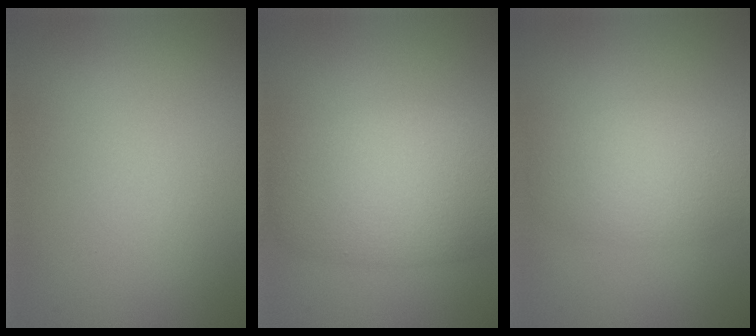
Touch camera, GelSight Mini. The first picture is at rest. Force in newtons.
{"total": 7.9, "press": 7.9, "slide": 0.2}
{"total": 5.1, "press": 5.1, "slide": 0.1}